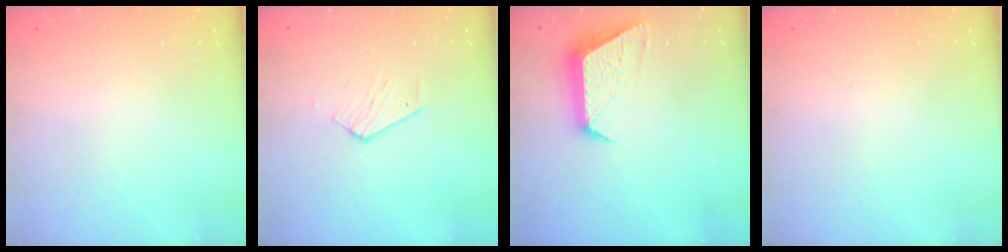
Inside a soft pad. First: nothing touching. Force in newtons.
{"total": 2.6, "press": 2.6, "slide": 0.2}
{"total": 10.6, "press": 10.6, "slide": 0.4}
{"total": 0.0}